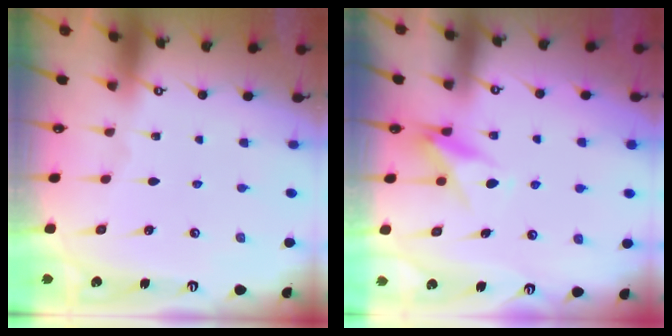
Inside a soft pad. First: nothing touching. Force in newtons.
{"total": 8.3, "press": 8.3, "slide": 1.1}